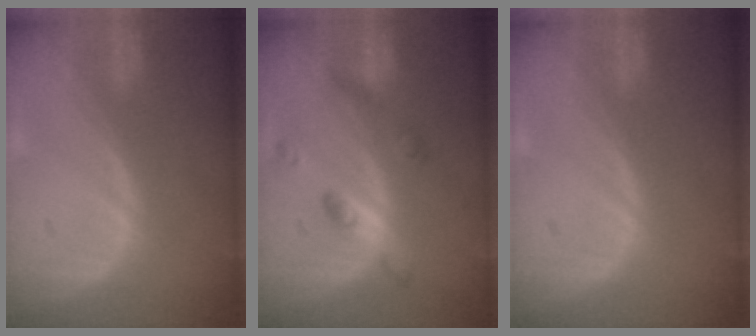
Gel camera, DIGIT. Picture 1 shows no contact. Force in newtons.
{"total": 4.8, "press": 4.8, "slide": 0.1}
{"total": 0.0}